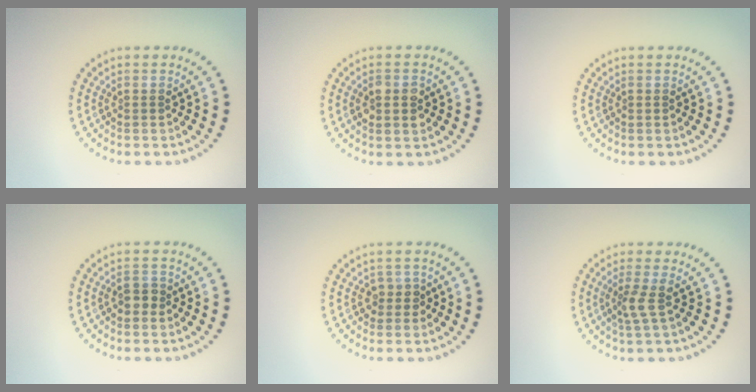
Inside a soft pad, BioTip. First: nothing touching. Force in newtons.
{"total": 2.4, "press": 2.4, "slide": 0.2}
{"total": 0.0}
{"total": 1.3, "press": 1.2, "slide": 0.5}
{"total": 1.6, "press": 1.2, "slide": 1.0}
{"total": 1.9, "press": 1.4, "slide": 1.4}